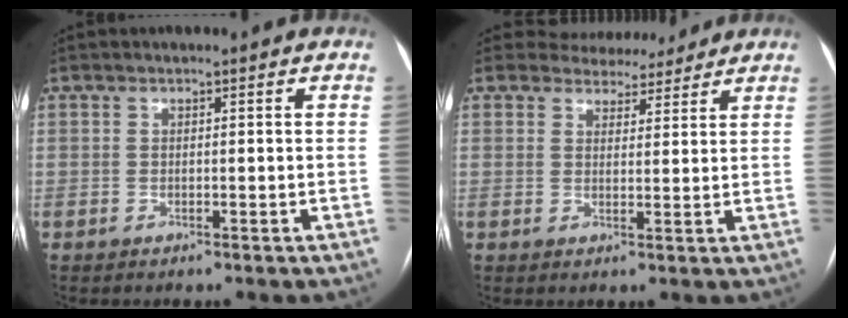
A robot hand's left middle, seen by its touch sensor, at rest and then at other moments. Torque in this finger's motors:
{"motor_torque": [0.15, -0.27, 0.00, -0.03]}